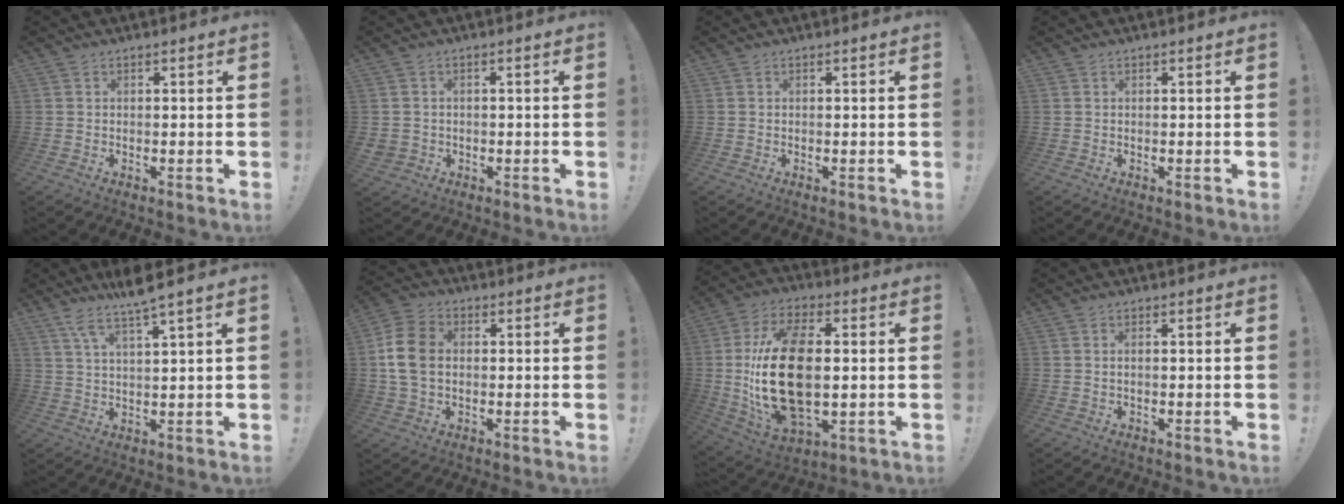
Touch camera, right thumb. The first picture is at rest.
{"total": 2.2, "force": [-0.1, 2.1, 0.7], "torque": [-0.014, 0.002, 0.000]}
{"total": 0.0}
{"total": 0.0}
{"total": 7.3, "force": [5.5, -0.2, 4.8], "torque": [-0.097, -0.025, 0.095]}
{"total": 11.3, "force": [0.4, 8.2, 7.7], "torque": [-0.156, 0.010, 0.010]}
{"total": 23.4, "force": [0.5, 13.5, 19.1], "torque": [-0.385, -0.004, 0.014]}
{"total": 0.9, "force": [0.1, 0.2, 0.9], "torque": [-0.026, 0.003, 0.004]}